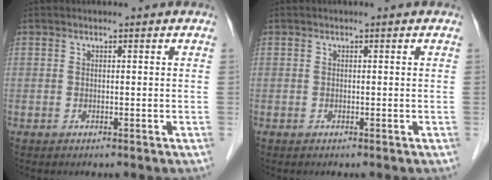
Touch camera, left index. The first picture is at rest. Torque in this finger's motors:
{"motor_torque": [-0.07, -0.06, 0.00, 0.00]}